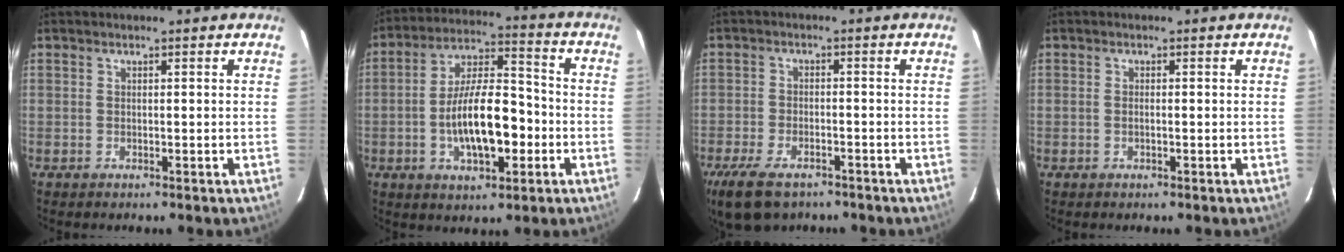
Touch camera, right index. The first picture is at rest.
{"total": 14.0, "force": [-3.5, 5.7, 12.3], "torque": [-0.232, 0.009, -0.055]}
{"total": 10.9, "force": [-7.7, 5.1, 5.8], "torque": [-0.148, -0.023, -0.136]}
{"total": 1.5, "force": [1.3, -0.9, 0.2], "torque": [-0.004, -0.024, 0.002]}